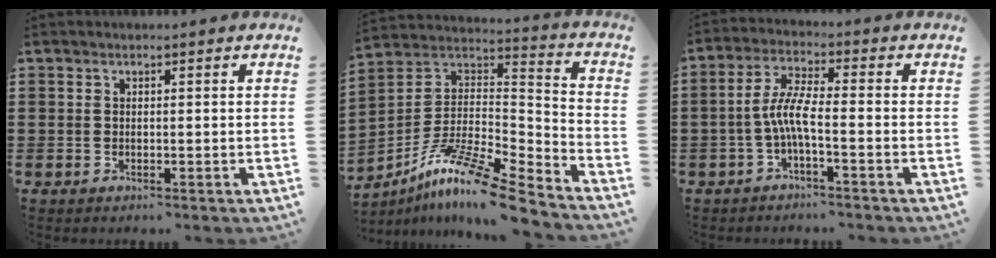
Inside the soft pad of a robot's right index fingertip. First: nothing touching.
{"total": 11.9, "force": [-9.2, 1.0, 7.5], "torque": [-0.141, 0.010, -0.182]}
{"total": 5.6, "force": [-1.8, 1.0, 5.2], "torque": [-0.122, -0.007, -0.043]}